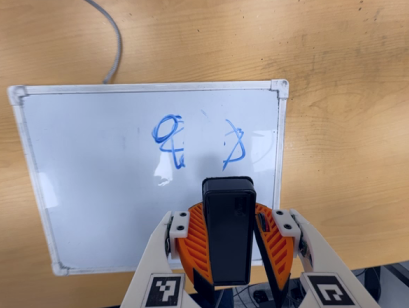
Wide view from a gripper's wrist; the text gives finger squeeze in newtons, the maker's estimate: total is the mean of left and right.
{"total": 9.9, "left": 9.4, "right": 10.5}